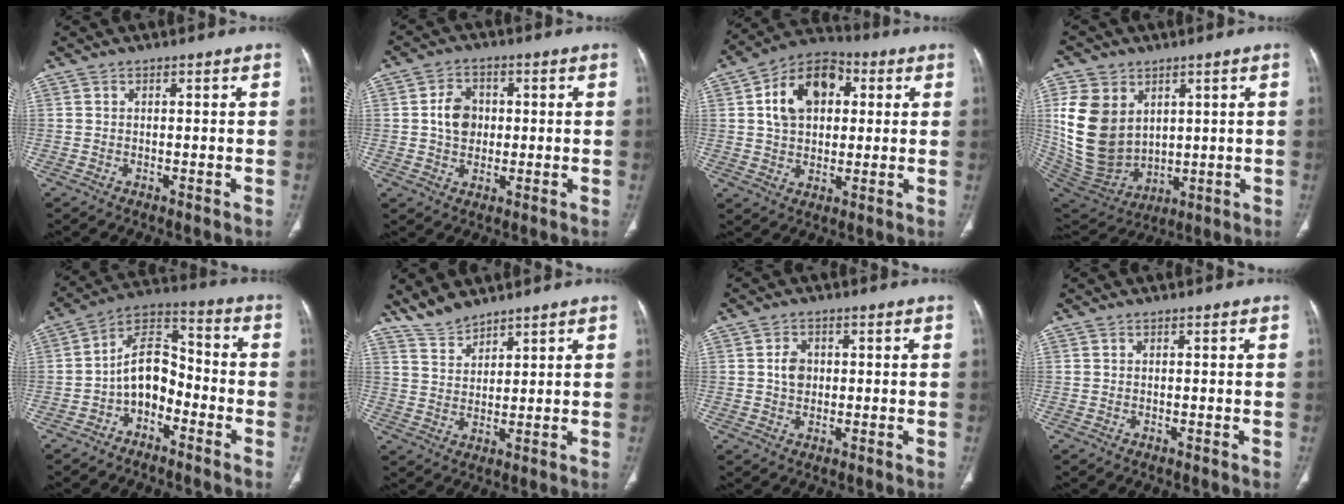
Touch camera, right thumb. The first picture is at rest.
{"total": 6.4, "force": [0.5, 5.1, 3.8], "torque": [-0.046, 0.005, 0.005]}
{"total": 13.8, "force": [3.2, 9.6, 9.3], "torque": [-0.126, 0.011, 0.043]}
{"total": 17.2, "force": [4.1, 13.0, 10.5], "torque": [-0.191, -0.024, 0.106]}
{"total": 9.9, "force": [-3.7, 6.6, 6.3], "torque": [-0.087, 0.061, -0.077]}
{"total": 5.1, "force": [4.8, 1.4, 1.0], "torque": [-0.012, -0.022, 0.104]}
{"total": 3.5, "force": [0.4, 2.8, 2.1], "torque": [-0.024, 0.003, 0.004]}
{"total": 0.0}